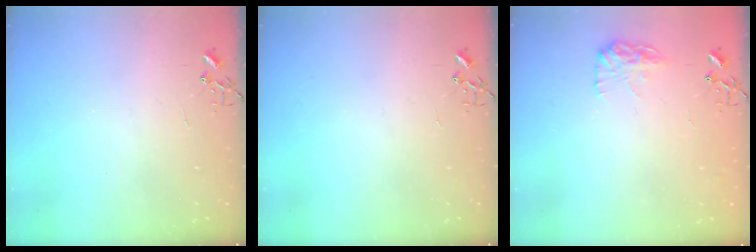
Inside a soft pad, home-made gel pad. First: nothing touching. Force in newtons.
{"total": 0.0}
{"total": 10.1, "press": 10.1, "slide": 0.4}